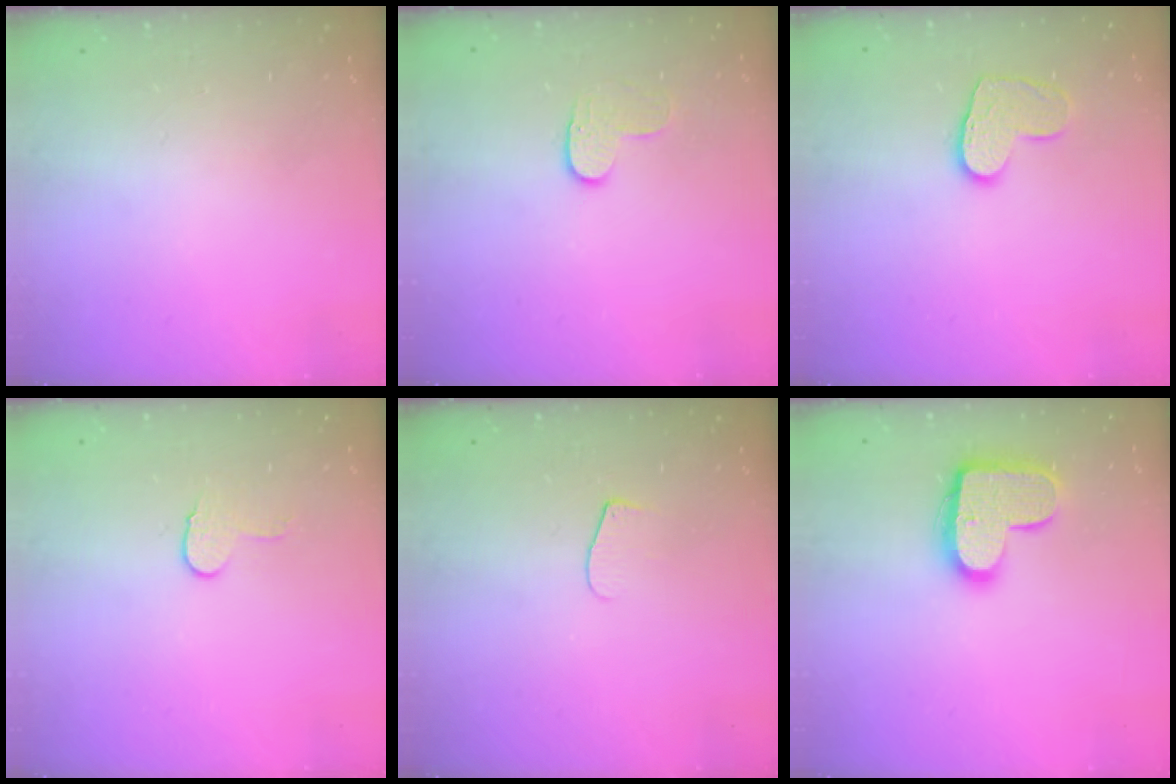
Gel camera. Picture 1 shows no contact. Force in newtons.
{"total": 3.6, "press": 3.6, "slide": 0.3}
{"total": 9.1, "press": 9.1, "slide": 0.2}
{"total": 6.4, "press": 6.4, "slide": 0.6}
{"total": 6.2, "press": 6.2, "slide": 0.7}
{"total": 15.5, "press": 15.5, "slide": 0.8}